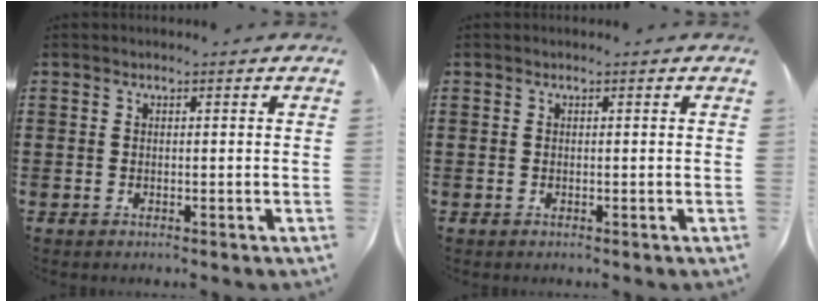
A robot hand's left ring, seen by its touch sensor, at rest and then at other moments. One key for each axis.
{"total": 0.0}